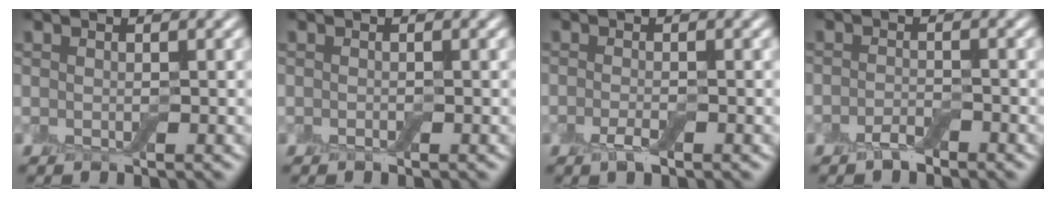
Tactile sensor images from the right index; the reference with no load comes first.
{"total": 0.0}
{"total": 1.3, "force": [-0.8, 0.3, 1.0], "torque": [-0.019, -0.003, -0.018]}
{"total": 1.4, "force": [-1.2, 0.4, 0.6], "torque": [-0.015, 0.002, -0.023]}